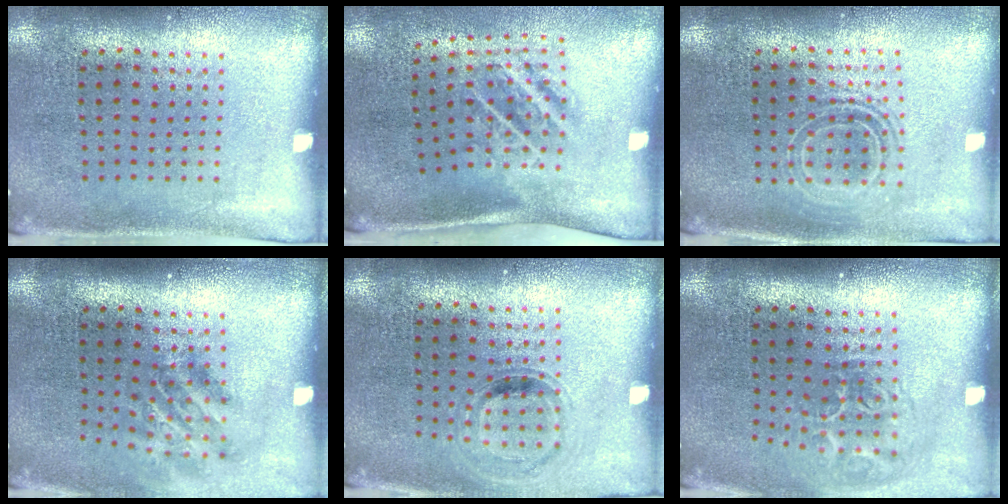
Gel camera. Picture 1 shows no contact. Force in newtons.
{"total": 1.8, "press": 1.1, "slide": 1.4}
{"total": 1.7, "press": 1.3, "slide": 1.1}
{"total": 1.9, "press": 1.2, "slide": 1.4}
{"total": 0.9, "press": 0.9, "slide": 0.1}
{"total": 2.1, "press": 1.3, "slide": 1.6}